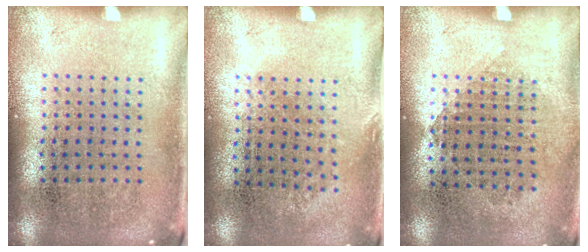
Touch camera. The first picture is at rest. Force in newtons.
{"total": 0.8, "press": 0.6, "slide": 0.5}
{"total": 0.9, "press": 0.8, "slide": 0.4}